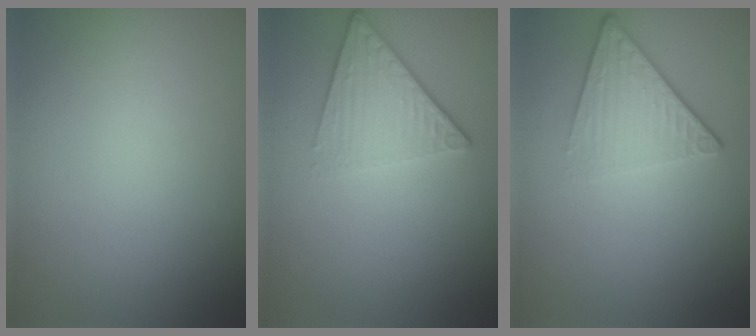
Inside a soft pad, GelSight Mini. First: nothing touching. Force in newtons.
{"total": 4.5, "press": 3.1, "slide": 3.3}
{"total": 4.5, "press": 2.9, "slide": 3.4}